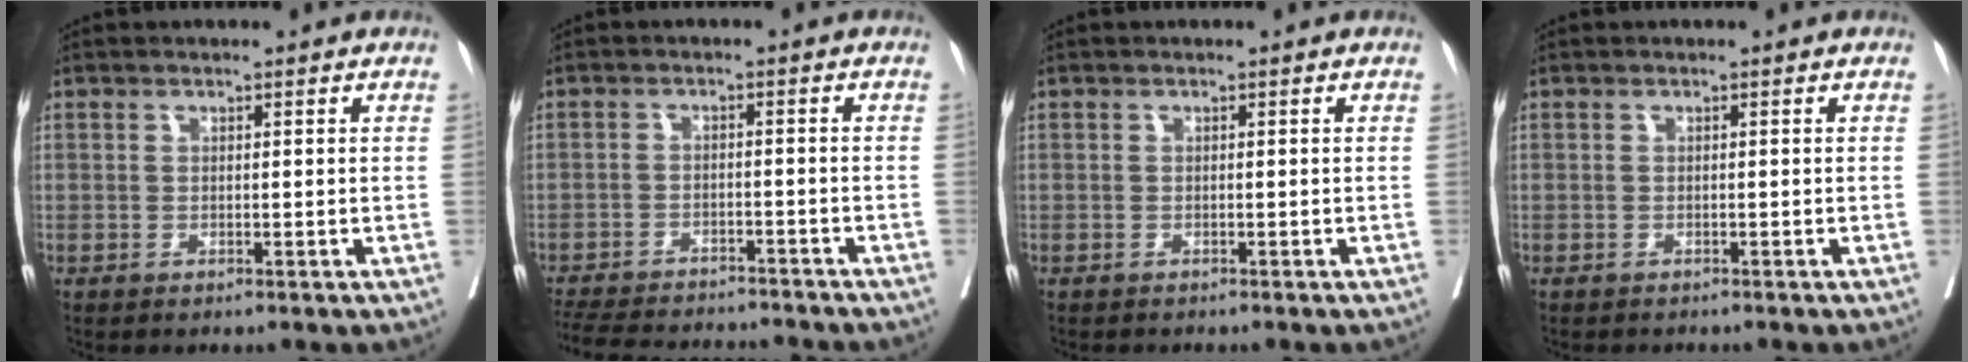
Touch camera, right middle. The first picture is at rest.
{"total": 16.4, "force": [-15.0, 3.2, 5.8], "torque": [-0.134, -0.017, -0.208]}
{"total": 0.9, "force": [-0.9, 0.3, 0.2], "torque": [-0.008, -0.002, -0.013]}
{"total": 1.4, "force": [-1.2, 0.5, 0.3], "torque": [-0.011, -0.002, -0.016]}